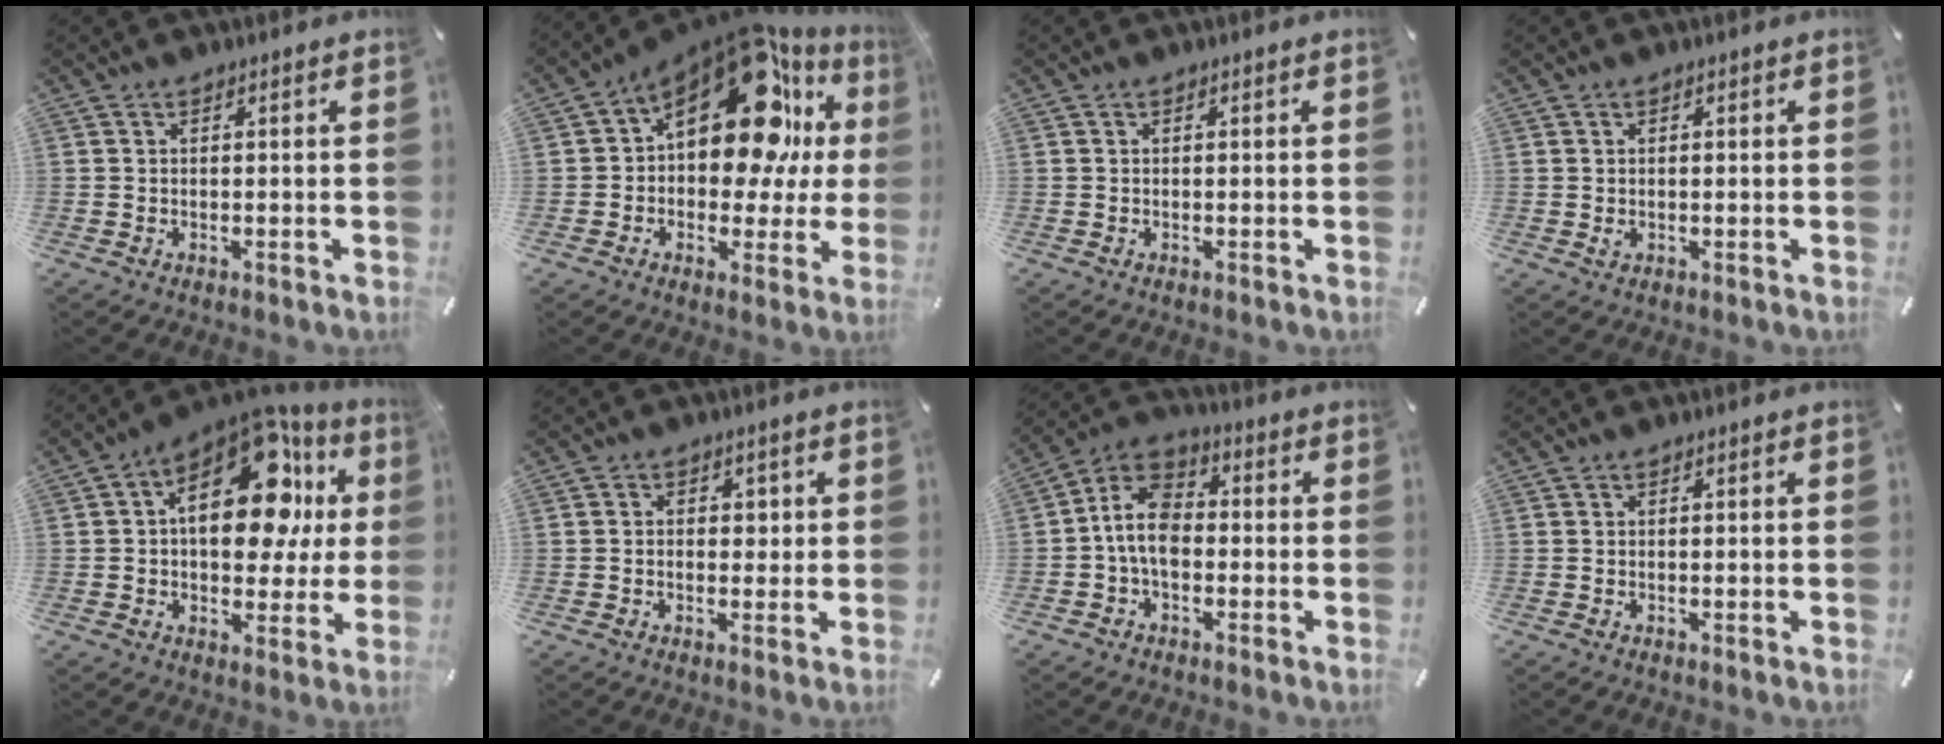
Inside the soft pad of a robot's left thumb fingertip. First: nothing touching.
{"total": 22.5, "force": [8.8, 12.3, 16.7], "torque": [-0.263, -0.059, 0.148]}
{"total": 0.0}
{"total": 0.8, "force": [0.0, 0.6, 0.5], "torque": [-0.002, -0.001, -0.003]}
{"total": 21.6, "force": [6.7, 12.0, 16.6], "torque": [-0.235, -0.036, 0.113]}
{"total": 2.7, "force": [-0.3, 2.2, 1.5], "torque": [-0.014, 0.001, -0.014]}
{"total": 9.7, "force": [-1.9, 6.5, 6.9], "torque": [-0.153, 0.014, -0.038]}
{"total": 0.0}